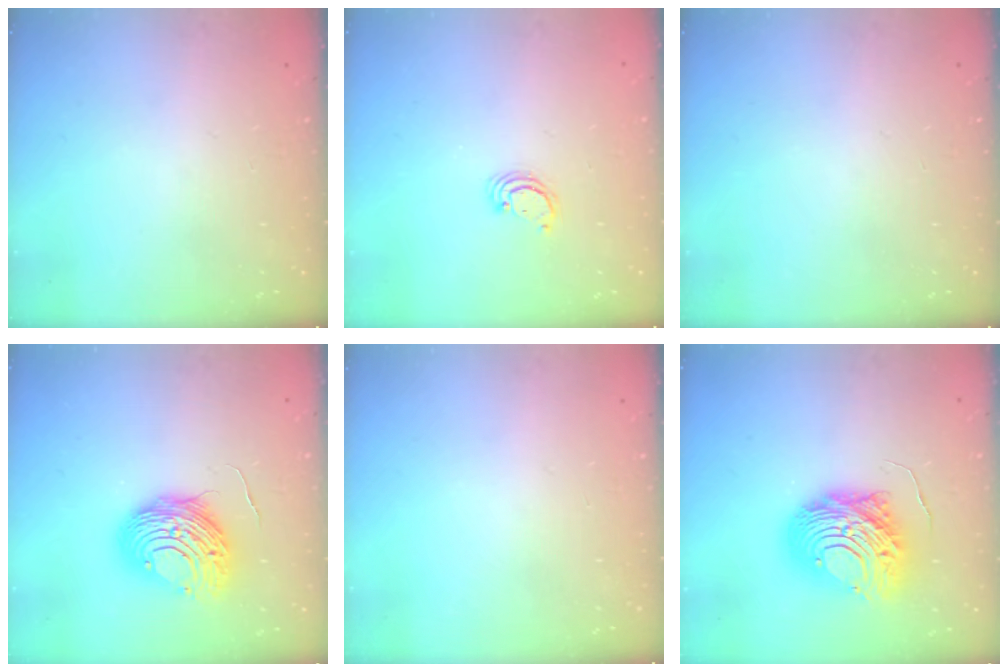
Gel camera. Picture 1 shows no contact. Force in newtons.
{"total": 2.6, "press": 2.6, "slide": 0.3}
{"total": 0.0}
{"total": 12.2, "press": 12.2, "slide": 1.4}
{"total": 0.0}
{"total": 14.1, "press": 14.0, "slide": 1.3}